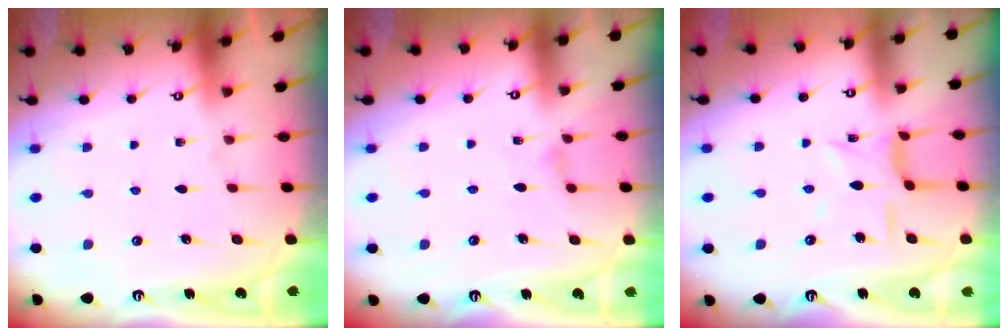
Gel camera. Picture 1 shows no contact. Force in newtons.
{"total": 1.4, "press": 1.3, "slide": 0.4}
{"total": 6.6, "press": 6.6, "slide": 0.3}